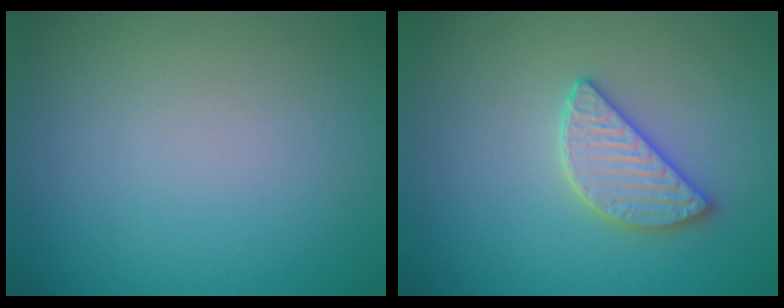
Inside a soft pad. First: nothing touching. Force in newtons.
{"total": 2.8, "press": 2.8, "slide": 0.5}